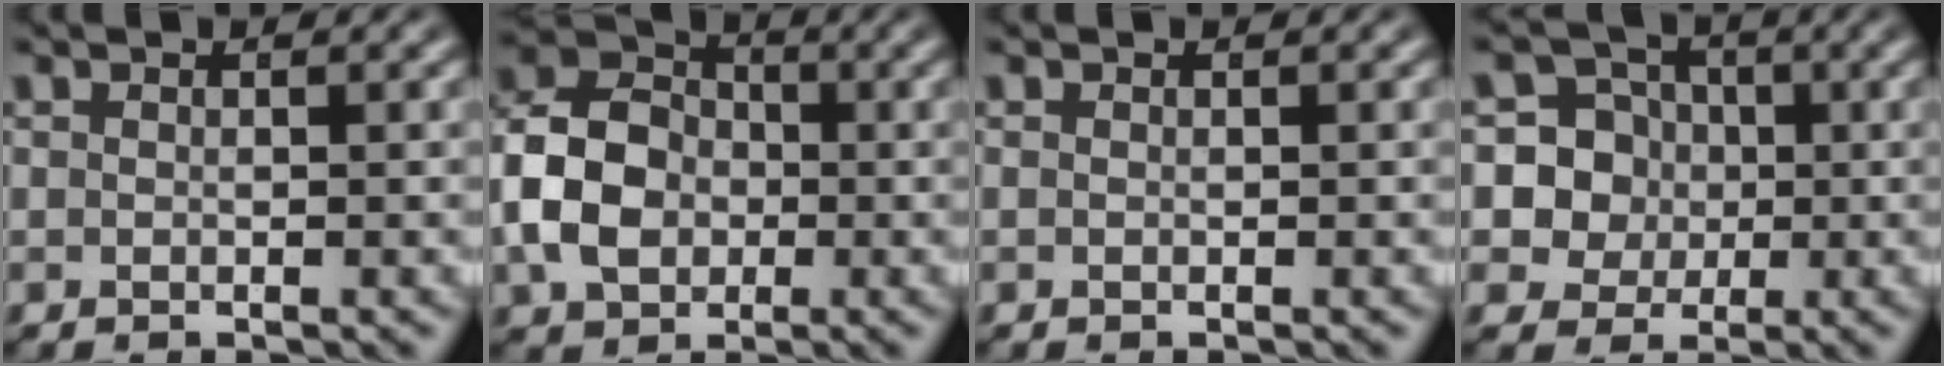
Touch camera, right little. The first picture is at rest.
{"total": 8.5, "force": [-0.6, 6.9, 4.8], "torque": [-0.106, -0.019, -0.004]}
{"total": 0.0}
{"total": 13.2, "force": [-0.8, 12.5, 4.2], "torque": [-0.143, -0.061, -0.011]}